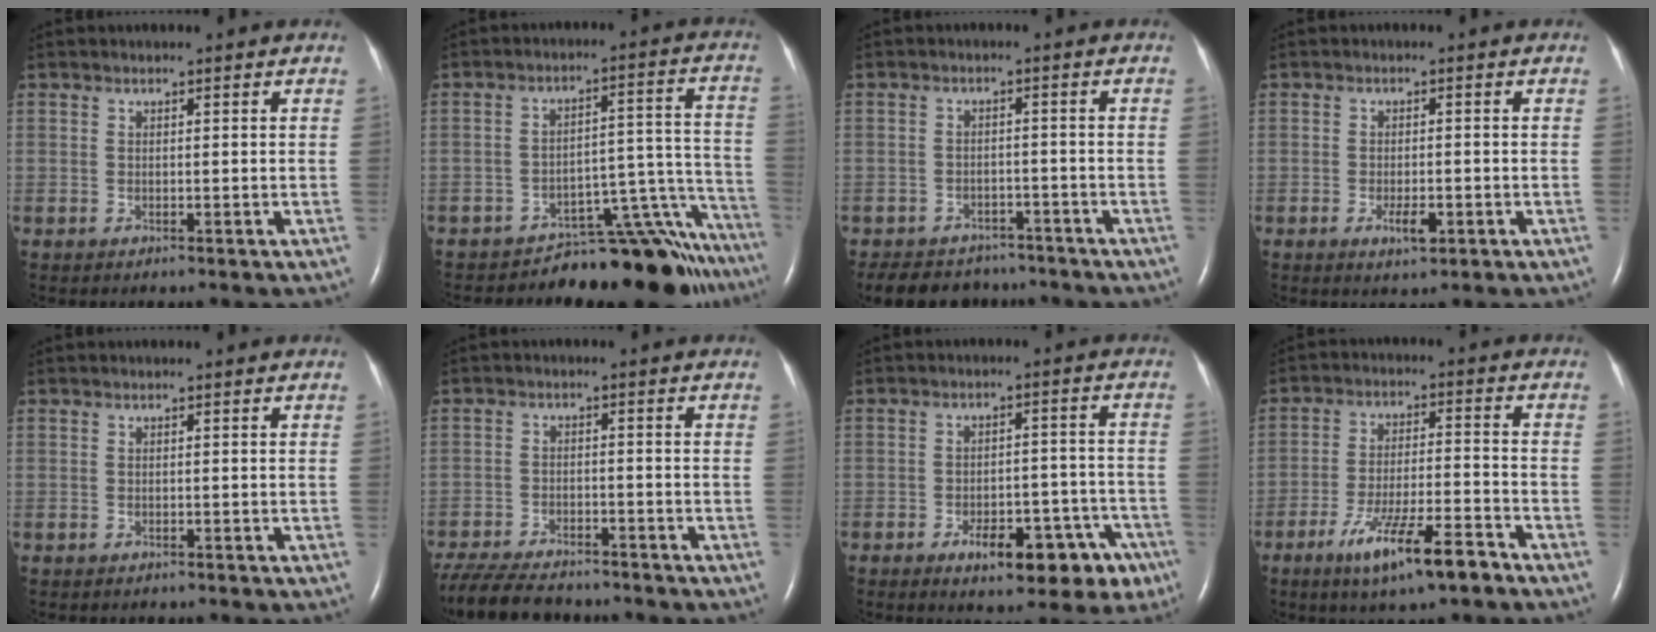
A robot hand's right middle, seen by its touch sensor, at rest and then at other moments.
{"total": 14.6, "force": [-14.3, 1.1, 2.7], "torque": [0.014, 0.063, -0.193]}
{"total": 9.8, "force": [-8.5, 4.5, 2.0], "torque": [-0.034, 0.003, -0.111]}
{"total": 2.9, "force": [-1.3, 1.0, 2.4], "torque": [-0.044, -0.001, -0.018]}
{"total": 0.0}
{"total": 12.5, "force": [-10.9, 3.0, 5.2], "torque": [-0.105, -0.018, -0.171]}
{"total": 11.3, "force": [-6.7, 4.9, 7.7], "torque": [-0.082, 0.026, -0.084]}
{"total": 10.8, "force": [-7.0, 1.3, 8.1], "torque": [-0.148, -0.016, -0.117]}